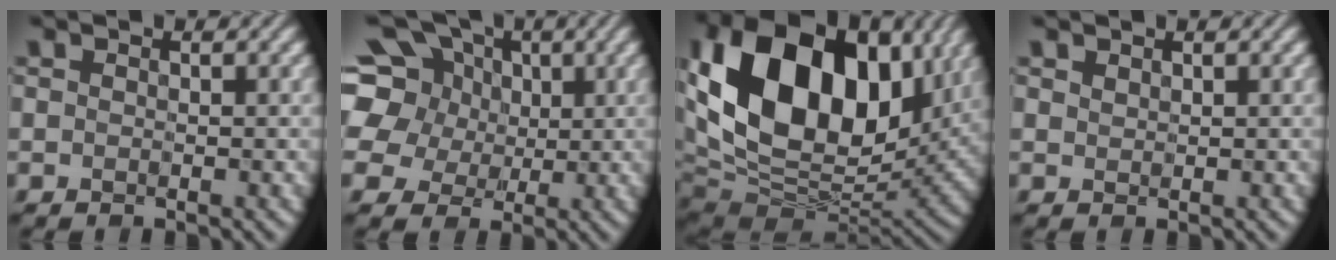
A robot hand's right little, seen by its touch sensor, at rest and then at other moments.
{"total": 12.1, "force": [3.5, 9.7, 6.2], "torque": [-0.141, 0.038, 0.052]}
{"total": 17.4, "force": [4.2, 11.8, 12.1], "torque": [-0.223, 0.015, 0.072]}
{"total": 0.7, "force": [0.6, 0.4, 0.2], "torque": [-0.006, 0.002, 0.014]}